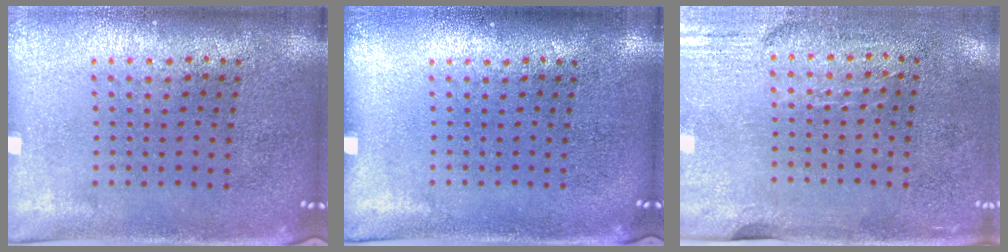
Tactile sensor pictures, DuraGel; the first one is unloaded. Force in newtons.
{"total": 0.0}
{"total": 3.0, "press": 2.5, "slide": 1.6}